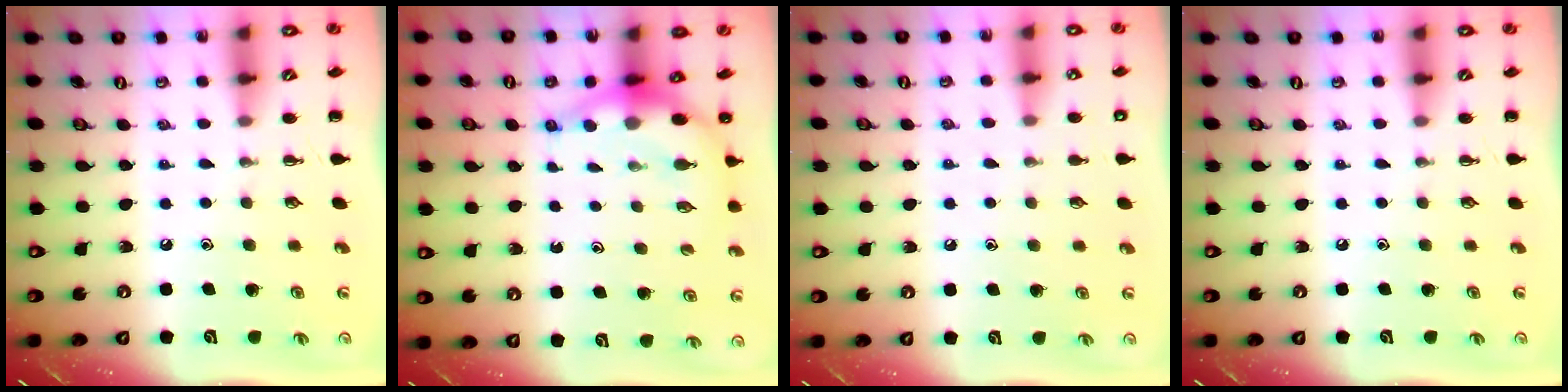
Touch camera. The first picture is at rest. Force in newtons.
{"total": 6.6, "press": 6.4, "slide": 1.6}
{"total": 5.7, "press": 5.4, "slide": 1.9}
{"total": 0.0}